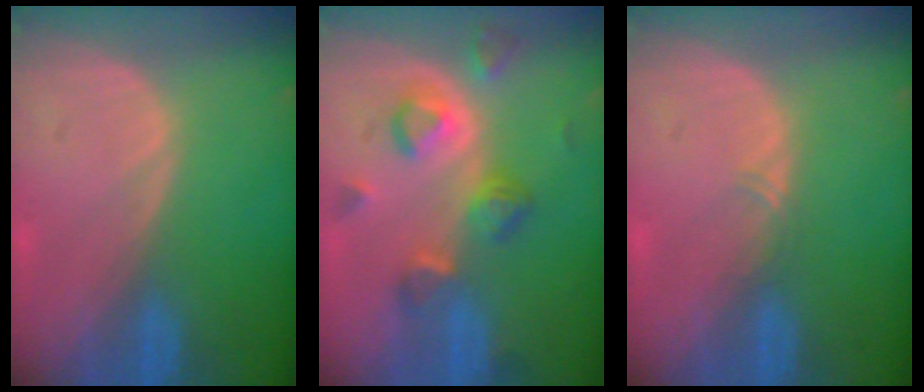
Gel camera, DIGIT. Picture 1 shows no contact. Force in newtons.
{"total": 7.1, "press": 6.8, "slide": 2.0}
{"total": 0.8, "press": 0.7, "slide": 0.4}